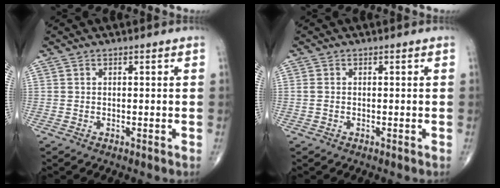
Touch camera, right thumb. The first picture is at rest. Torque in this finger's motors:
{"motor_torque": [-0.14, -0.06, -0.01, 0.13, -0.01]}